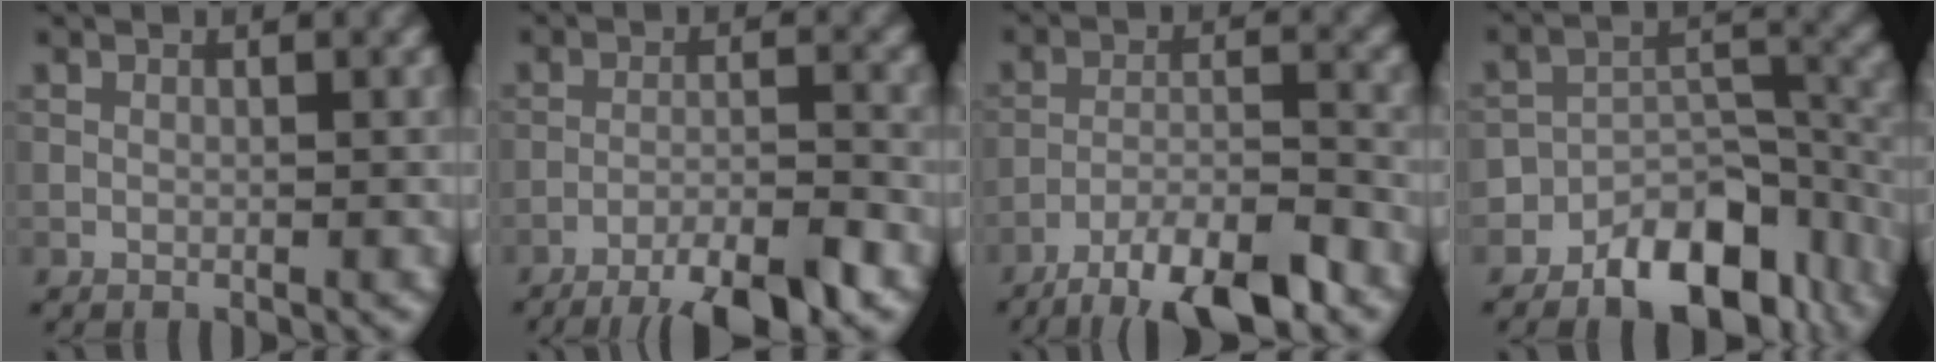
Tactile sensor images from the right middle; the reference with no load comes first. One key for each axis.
{"total": 7.5, "fx": -5.7, "fy": 1.4, "fz": 4.7, "tx": -0.071, "ty": -0.007, "tz": -0.090}
{"total": 8.2, "fx": -6.3, "fy": 1.8, "fz": 5.0, "tx": -0.080, "ty": 0.003, "tz": -0.108}
{"total": 9.0, "fx": -5.8, "fy": 5.0, "fz": 4.8, "tx": -0.051, "ty": -0.006, "tz": -0.095}